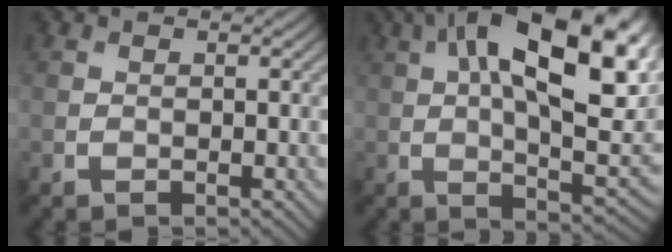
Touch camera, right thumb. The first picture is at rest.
{"total": 21.5, "force": [7.0, 9.4, 18.0], "torque": [-0.271, 0.029, 0.102]}